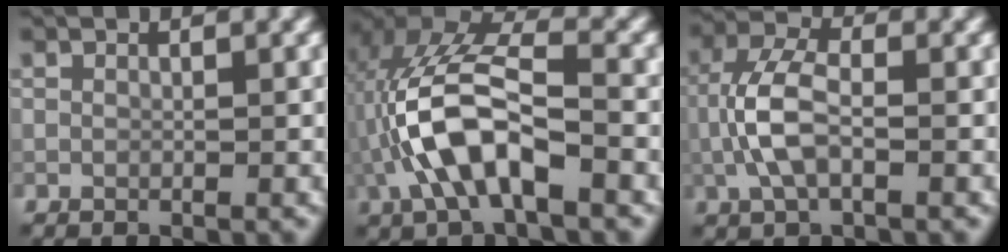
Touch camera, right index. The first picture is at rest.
{"total": 9.3, "force": [-2.5, 4.1, 8.0], "torque": [-0.177, 0.015, -0.049]}
{"total": 4.9, "force": [-1.0, 2.3, 4.2], "torque": [-0.095, 0.008, -0.026]}